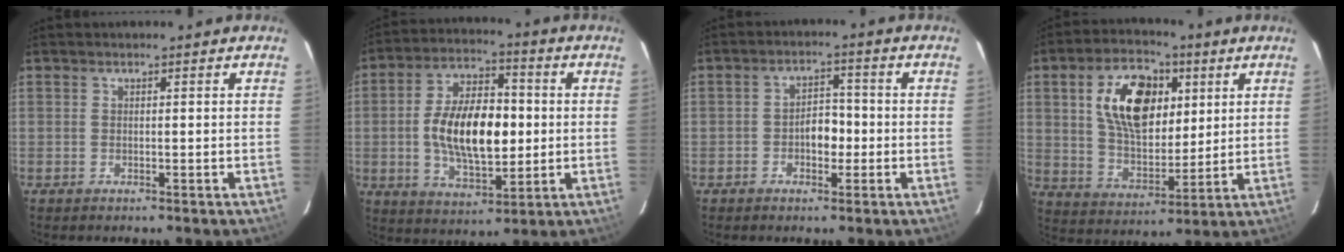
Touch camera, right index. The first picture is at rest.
{"total": 15.6, "force": [-0.5, 7.8, 13.6], "torque": [-0.247, 0.012, -0.003]}
{"total": 4.5, "force": [-1.3, 2.9, 3.2], "torque": [-0.053, 0.012, -0.017]}
{"total": 15.8, "force": [5.0, 9.3, 11.7], "torque": [-0.207, 0.016, 0.096]}